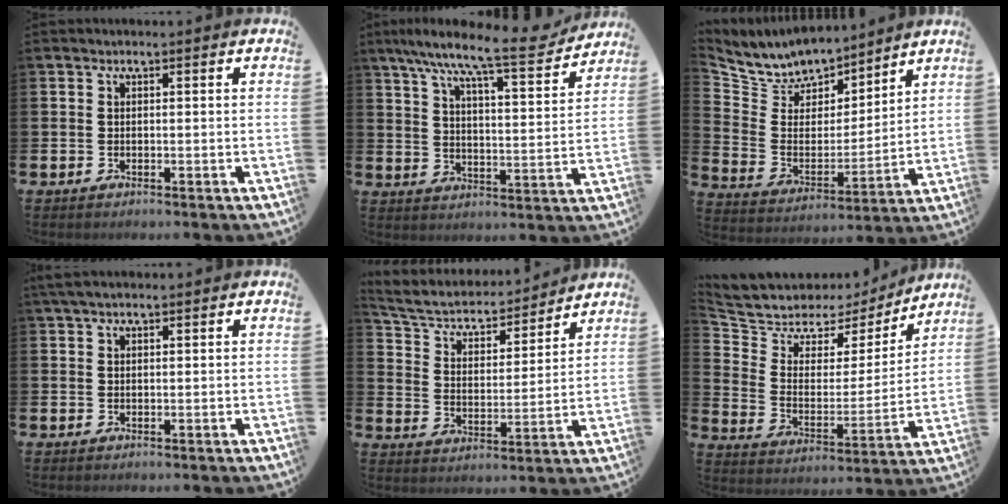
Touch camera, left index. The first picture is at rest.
{"total": 10.3, "force": [8.7, 1.1, 5.3], "torque": [-0.111, -0.061, 0.138]}
{"total": 7.4, "force": [7.1, 2.2, -0.6], "torque": [-0.039, -0.066, 0.126]}
{"total": 2.2, "force": [1.8, 0.7, 1.0], "torque": [-0.016, 0.002, 0.031]}
{"total": 6.3, "force": [5.7, 2.2, 1.4], "torque": [-0.060, -0.046, 0.093]}
{"total": 7.4, "force": [6.7, 3.1, 0.4], "torque": [-0.055, -0.053, 0.117]}